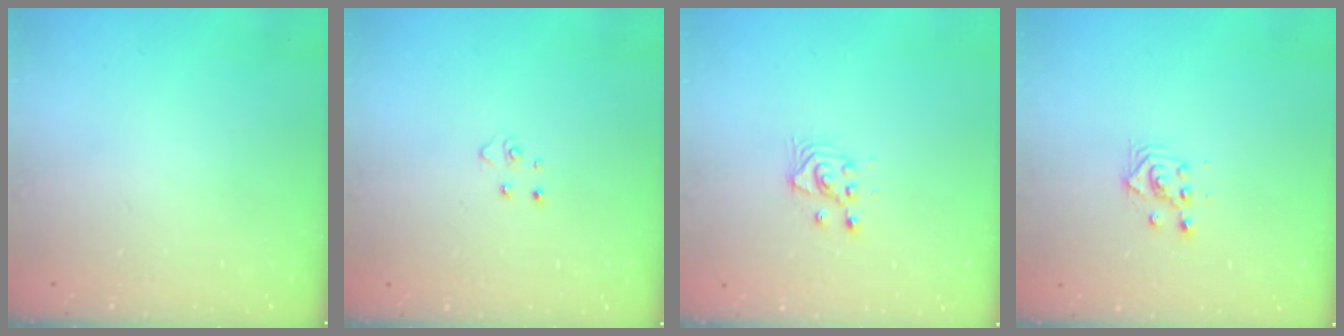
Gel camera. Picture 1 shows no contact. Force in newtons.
{"total": 3.2, "press": 3.2, "slide": 0.4}
{"total": 3.8, "press": 3.8, "slide": 0.4}
{"total": 2.3, "press": 2.3, "slide": 0.1}